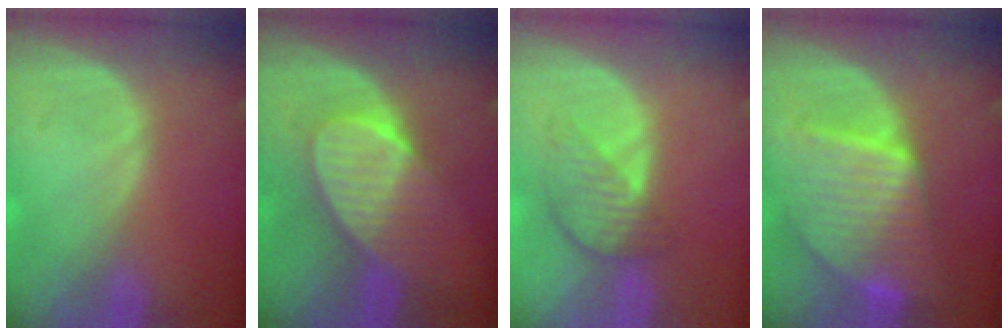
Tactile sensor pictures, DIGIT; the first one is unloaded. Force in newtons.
{"total": 6.9, "press": 6.9, "slide": 0.4}
{"total": 4.6, "press": 4.1, "slide": 2.1}
{"total": 9.4, "press": 9.4, "slide": 0.8}